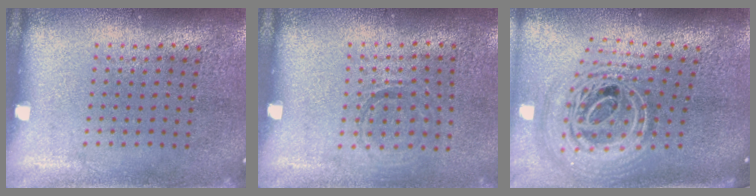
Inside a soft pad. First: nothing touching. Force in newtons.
{"total": 0.8, "press": 0.8, "slide": 0.0}
{"total": 3.0, "press": 2.1, "slide": 2.1}